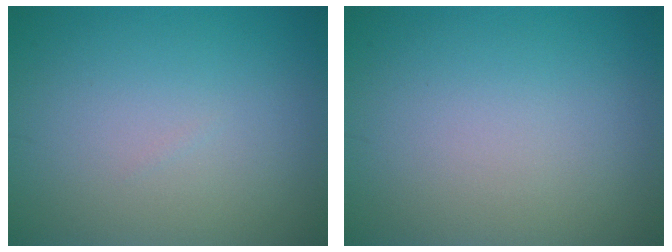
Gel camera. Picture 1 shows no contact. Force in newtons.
{"total": 0.0}